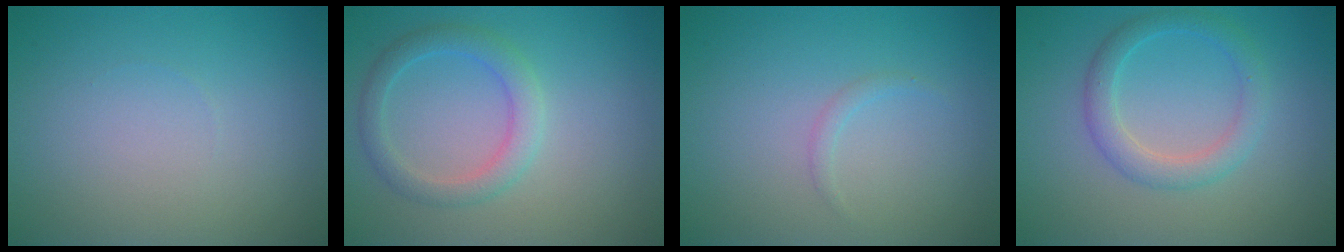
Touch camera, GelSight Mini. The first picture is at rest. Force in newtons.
{"total": 2.8, "press": 2.8, "slide": 0.1}
{"total": 0.7, "press": 0.7, "slide": 0.1}
{"total": 2.8, "press": 2.8, "slide": 0.0}